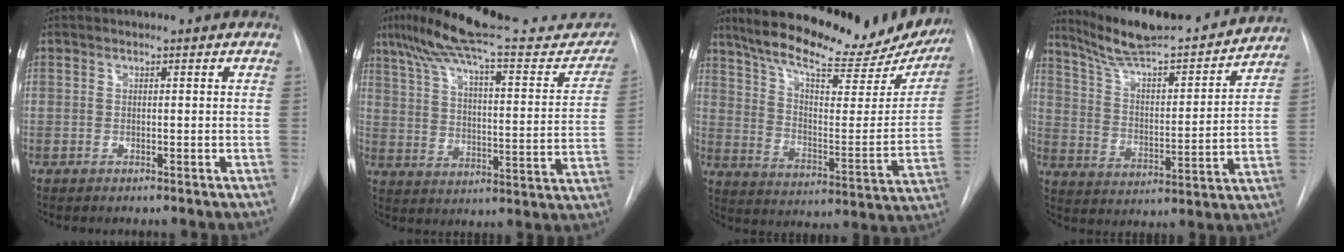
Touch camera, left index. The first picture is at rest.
{"total": 28.5, "force": [24.0, 4.9, 14.5], "torque": [-0.226, -0.013, 0.321]}
{"total": 27.1, "force": [22.5, 6.8, 13.3], "torque": [-0.213, -0.028, 0.301]}
{"total": 21.4, "force": [19.4, 2.8, 8.5], "torque": [-0.133, -0.007, 0.288]}